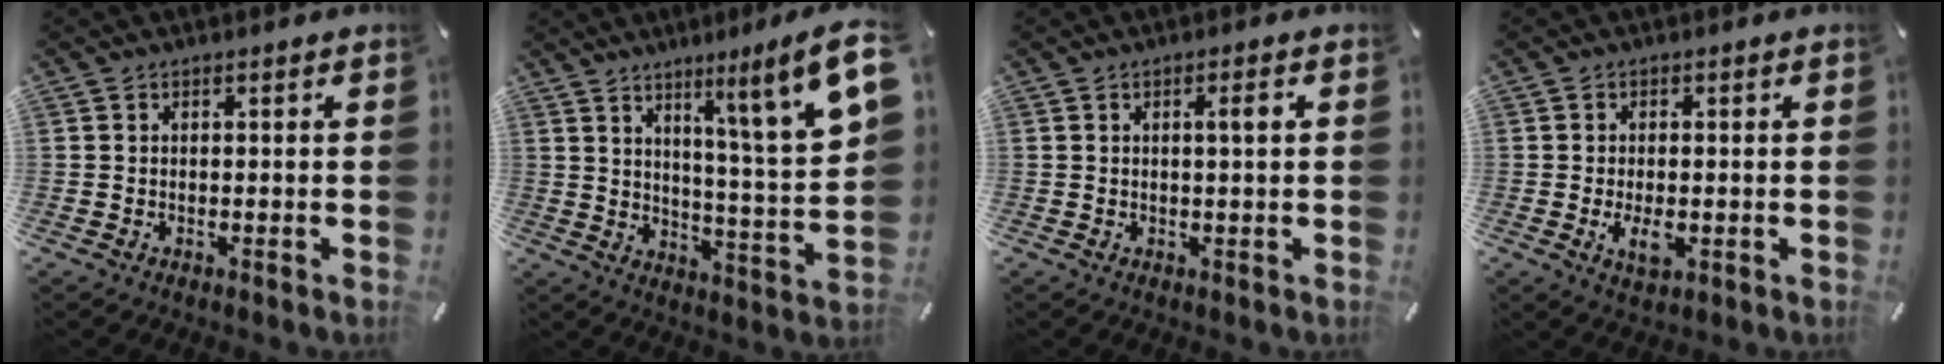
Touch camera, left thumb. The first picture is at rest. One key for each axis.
{"total": 14.4, "fx": 9.1, "fy": 0.3, "fz": 11.1, "tx": -0.155, "ty": -0.074, "tz": 0.128}
{"total": 2.8, "fx": 0.5, "fy": 0.3, "fz": 2.7, "tx": -0.052, "ty": 0.001, "tz": 0.005}
{"total": 4.5, "fx": -0.9, "fy": 2.3, "fz": 3.8, "tx": -0.083, "ty": -0.010, "tz": -0.022}